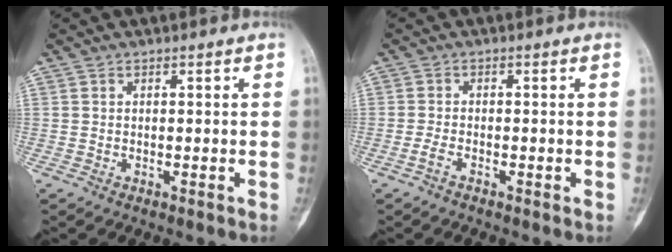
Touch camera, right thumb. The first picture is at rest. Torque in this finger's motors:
{"motor_torque": [-0.27, 0.07, -0.16, -0.24, 0.00]}